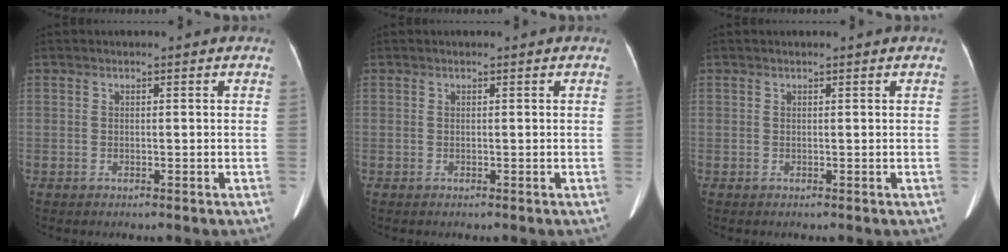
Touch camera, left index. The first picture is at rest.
{"total": 0.0}
{"total": 0.8, "force": [0.7, 0.0, 0.3], "torque": [-0.004, 0.011, 0.012]}